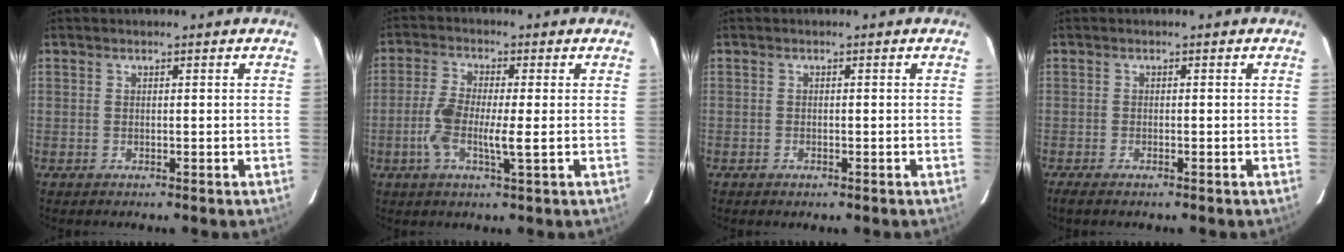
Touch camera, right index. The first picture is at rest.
{"total": 7.0, "force": [-1.1, 1.1, 6.8], "torque": [-0.140, 0.000, -0.027]}
{"total": 0.6, "force": [-0.4, 0.3, 0.3], "torque": [-0.009, 0.000, -0.003]}
{"total": 2.8, "force": [-2.2, 0.6, 1.6], "torque": [-0.021, -0.007, -0.029]}